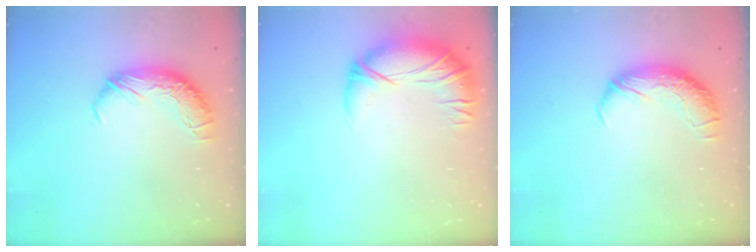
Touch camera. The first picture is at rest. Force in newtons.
{"total": 2.9, "press": 0.1, "slide": 2.9}
{"total": 1.8, "press": 0.7, "slide": 1.6}